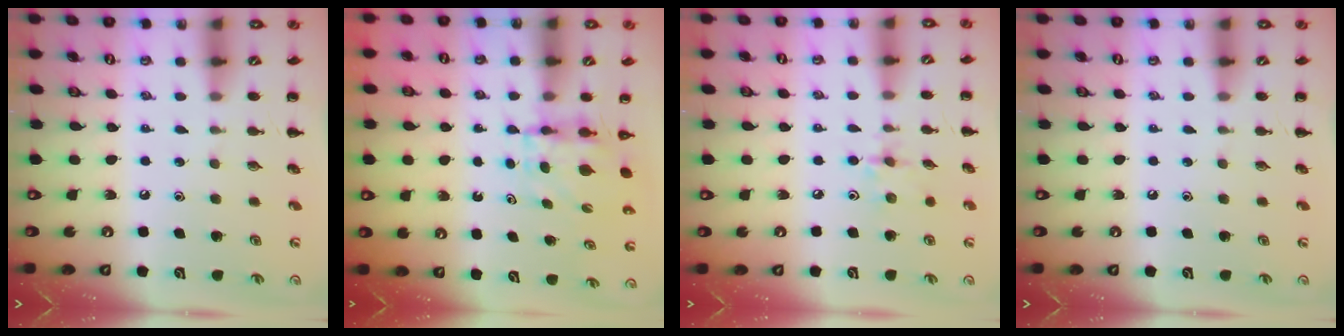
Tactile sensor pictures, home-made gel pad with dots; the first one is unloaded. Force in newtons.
{"total": 4.0, "press": 3.9, "slide": 0.3}
{"total": 2.9, "press": 2.9, "slide": 0.5}
{"total": 0.0}